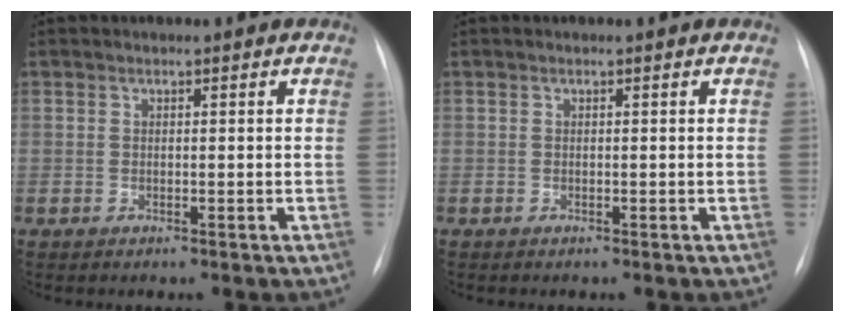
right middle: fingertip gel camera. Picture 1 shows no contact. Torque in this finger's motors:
{"motor_torque": [-0.48, -0.35, -0.03, -0.01]}